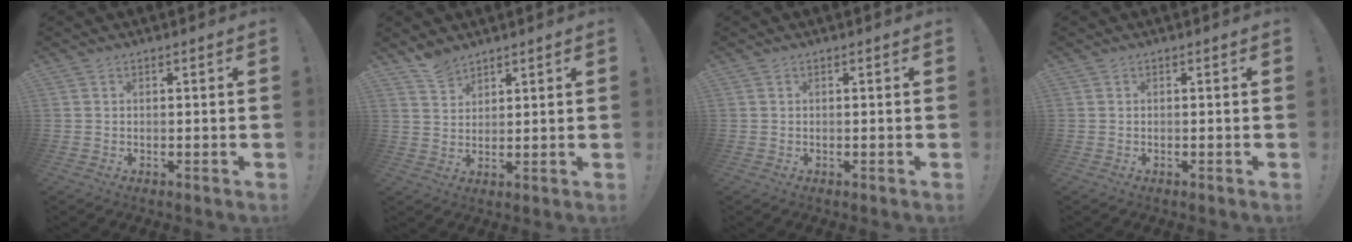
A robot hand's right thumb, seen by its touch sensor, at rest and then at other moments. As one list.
[{"total": 5.1, "force": [4.6, 2.1, 1.0], "torque": [-0.009, -0.029, 0.086]}, {"total": 0.0}, {"total": 0.0}]